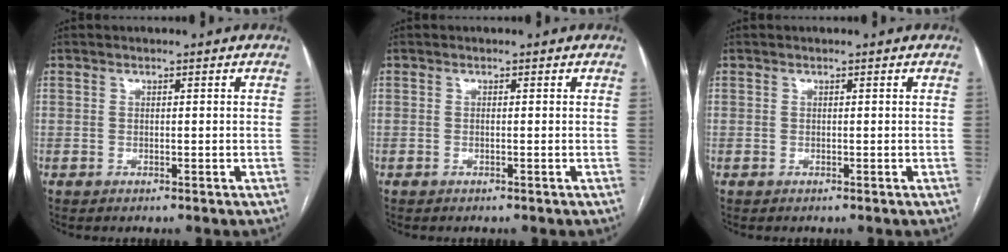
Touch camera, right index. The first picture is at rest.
{"total": 0.0}
{"total": 0.0}